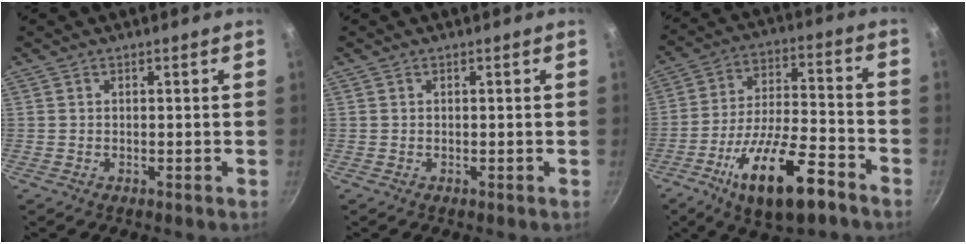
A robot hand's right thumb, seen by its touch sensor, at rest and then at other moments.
{"total": 0.0}
{"total": 18.2, "force": [-9.9, 6.2, 13.9], "torque": [-0.234, 0.043, -0.170]}